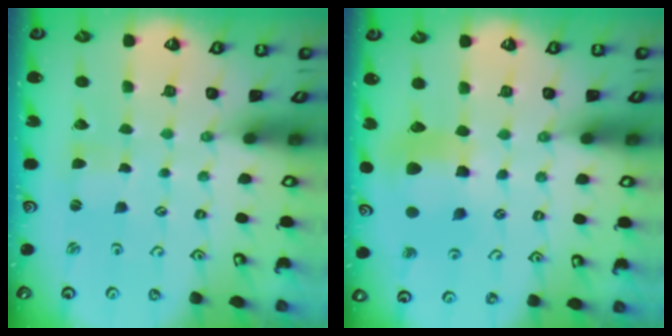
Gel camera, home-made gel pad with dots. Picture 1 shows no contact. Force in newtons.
{"total": 9.7, "press": 9.6, "slide": 1.3}